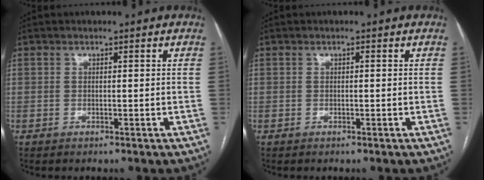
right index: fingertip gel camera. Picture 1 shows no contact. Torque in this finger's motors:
{"motor_torque": [0.14, 0.01, 0.04, 0.02]}